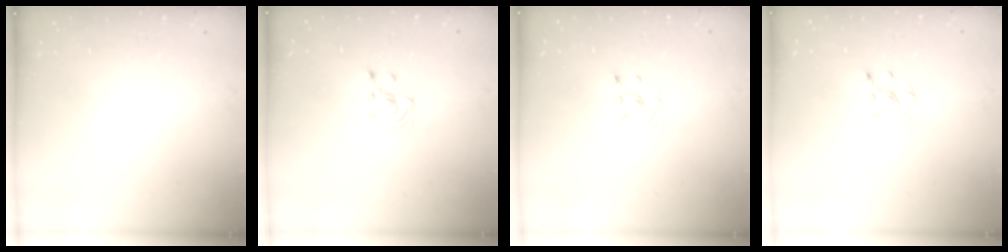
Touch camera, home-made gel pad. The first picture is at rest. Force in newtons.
{"total": 3.4, "press": 3.4, "slide": 0.5}
{"total": 3.1, "press": 3.1, "slide": 0.3}
{"total": 3.4, "press": 3.4, "slide": 0.3}